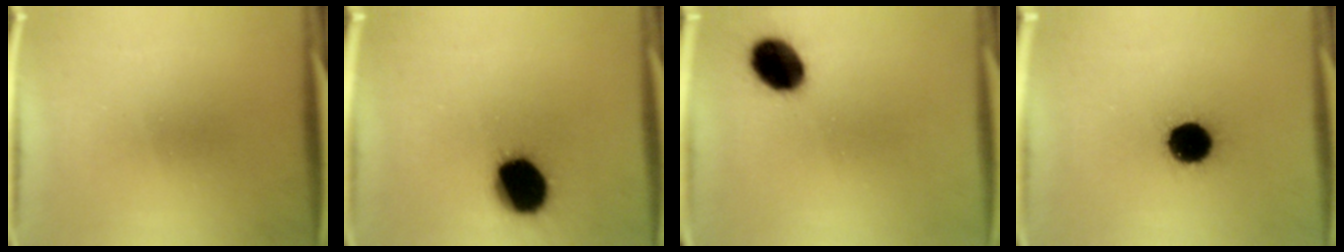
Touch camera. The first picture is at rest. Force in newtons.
{"total": 17.4}
{"total": 10.2}
{"total": 13.1}